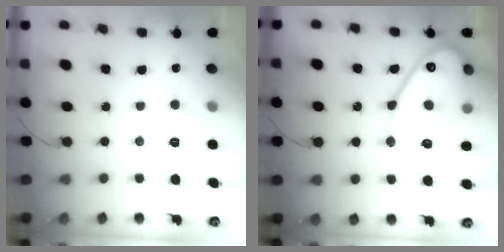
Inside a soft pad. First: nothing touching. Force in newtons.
{"total": 14.4, "press": 14.4, "slide": 1.1}